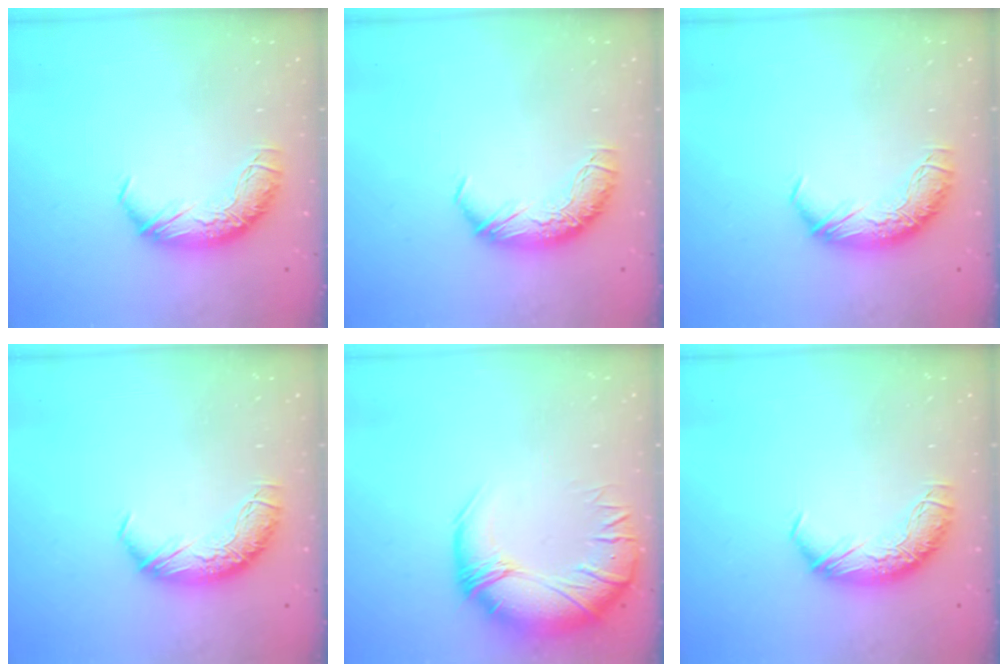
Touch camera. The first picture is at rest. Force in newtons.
{"total": 0.0}
{"total": 0.0}
{"total": 0.0}
{"total": 4.3, "press": 2.4, "slide": 3.6}
{"total": 0.0}